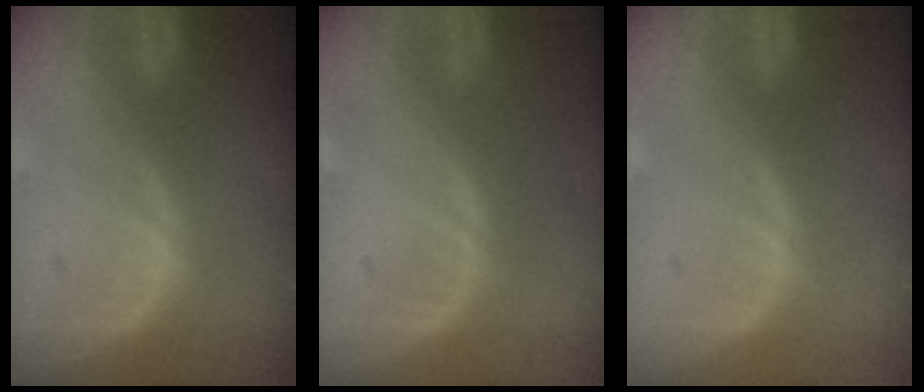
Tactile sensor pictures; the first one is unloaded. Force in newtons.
{"total": 0.0}
{"total": 0.0}